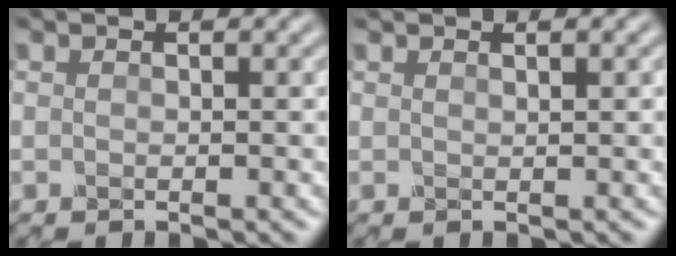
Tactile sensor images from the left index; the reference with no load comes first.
{"total": 1.1, "force": [0.7, 0.3, 0.8], "torque": [-0.011, 0.003, 0.008]}